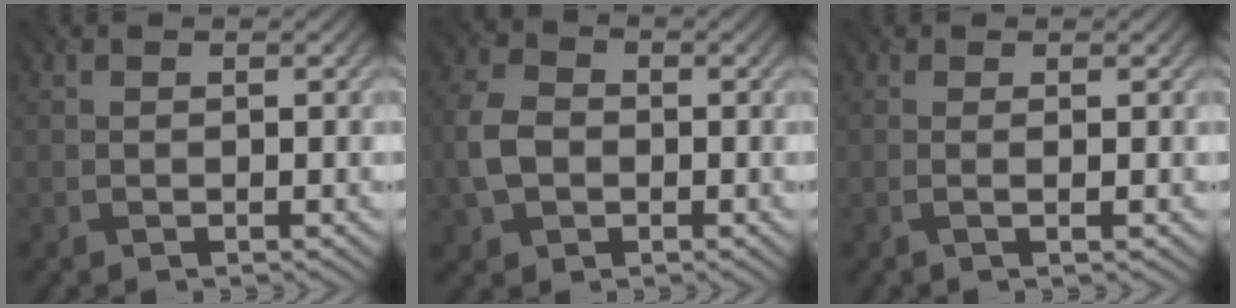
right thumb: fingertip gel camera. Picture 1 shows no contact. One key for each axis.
{"total": 5.8, "fx": -0.9, "fy": 4.4, "fz": 3.6, "tx": -0.103, "ty": -0.001, "tz": -0.026}
{"total": 1.3, "fx": 0.0, "fy": 0.1, "fz": 1.3, "tx": -0.026, "ty": 0.004, "tz": -0.006}